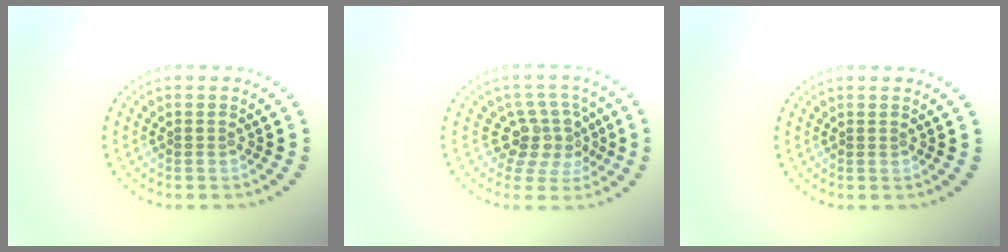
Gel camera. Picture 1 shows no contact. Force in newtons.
{"total": 3.8, "press": 2.8, "slide": 2.6}
{"total": 0.0}